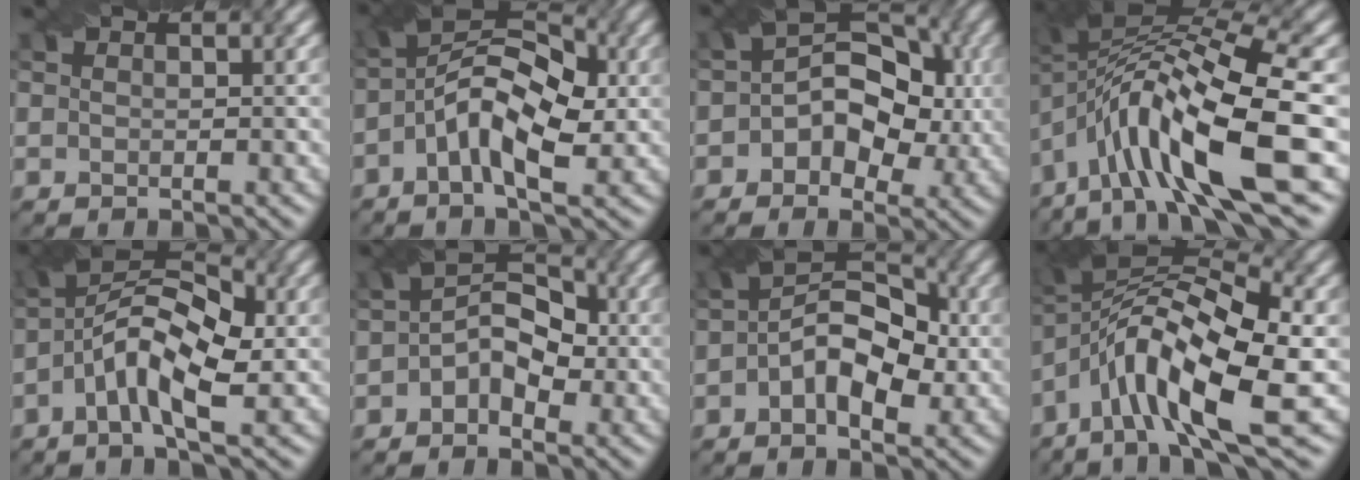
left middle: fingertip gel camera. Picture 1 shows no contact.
{"total": 7.7, "force": [-1.0, 3.5, 6.7], "torque": [-0.121, 0.023, -0.027]}
{"total": 7.3, "force": [-0.4, 5.1, 5.2], "torque": [-0.055, 0.014, -0.015]}
{"total": 13.2, "force": [-3.4, 3.8, 12.2], "torque": [-0.210, 0.014, -0.057]}
{"total": 7.7, "force": [-1.3, 3.1, 6.9], "torque": [-0.129, 0.022, -0.034]}
{"total": 4.8, "force": [-0.9, 3.1, 3.5], "torque": [-0.049, 0.011, -0.022]}
{"total": 7.0, "force": [-0.7, 3.9, 5.7], "torque": [-0.094, 0.015, -0.020]}
{"total": 11.9, "force": [-2.8, 4.3, 10.8], "torque": [-0.189, 0.010, -0.051]}